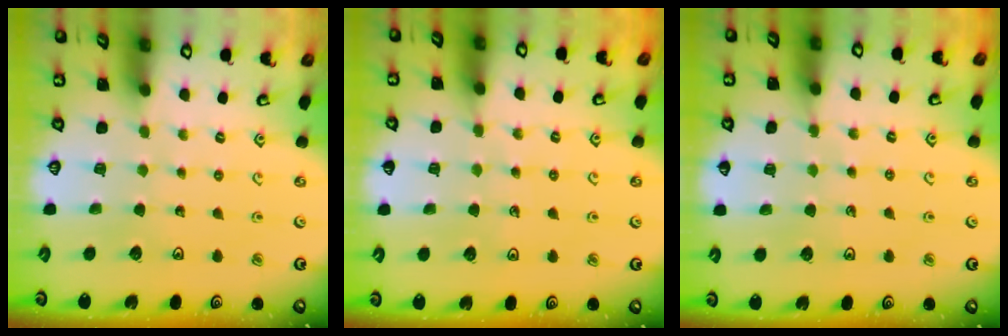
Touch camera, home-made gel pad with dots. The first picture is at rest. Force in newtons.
{"total": 5.1, "press": 5.1, "slide": 0.7}
{"total": 5.2, "press": 5.2, "slide": 0.9}